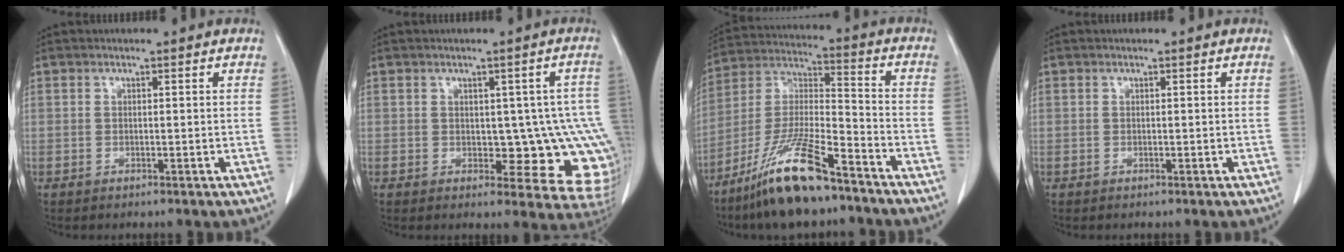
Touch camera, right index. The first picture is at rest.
{"total": 10.2, "force": [-0.6, 4.4, 9.2], "torque": [-0.092, 0.004, 0.002]}
{"total": 15.8, "force": [-11.1, 2.4, 11.0], "torque": [-0.226, -0.018, -0.202]}
{"total": 0.0}